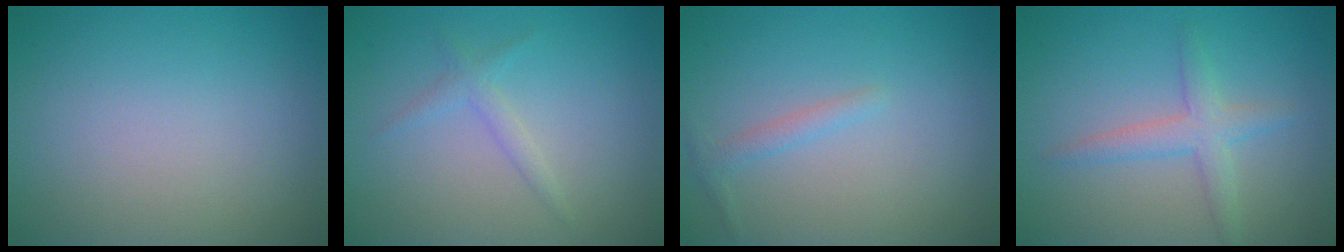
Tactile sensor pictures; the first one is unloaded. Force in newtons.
{"total": 1.4, "press": 1.4, "slide": 0.1}
{"total": 1.2, "press": 1.2, "slide": 0.0}
{"total": 2.5, "press": 2.5, "slide": 0.2}